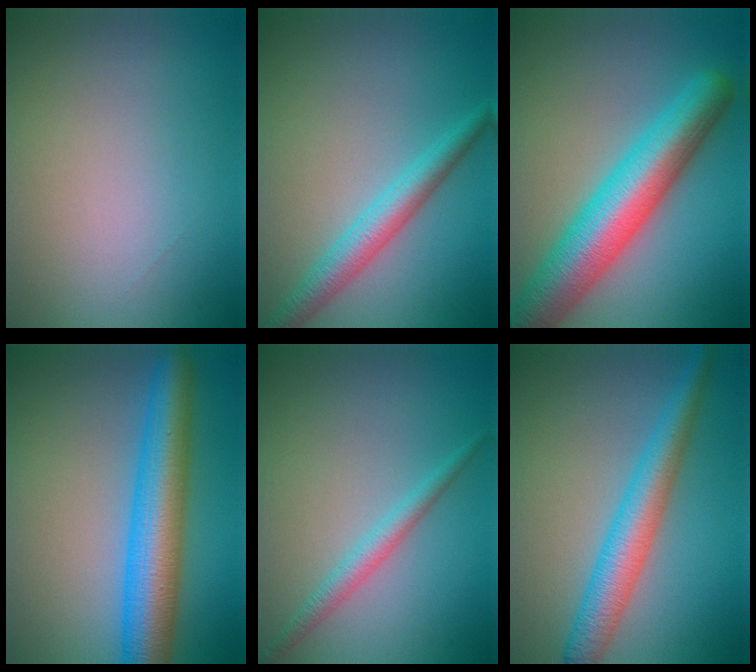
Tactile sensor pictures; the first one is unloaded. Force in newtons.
{"total": 3.5, "press": 3.5, "slide": 0.0}
{"total": 9.4, "press": 9.4, "slide": 0.4}
{"total": 8.1, "press": 8.1, "slide": 0.2}
{"total": 1.9, "press": 1.9, "slide": 0.0}
{"total": 4.9, "press": 4.9, "slide": 0.1}